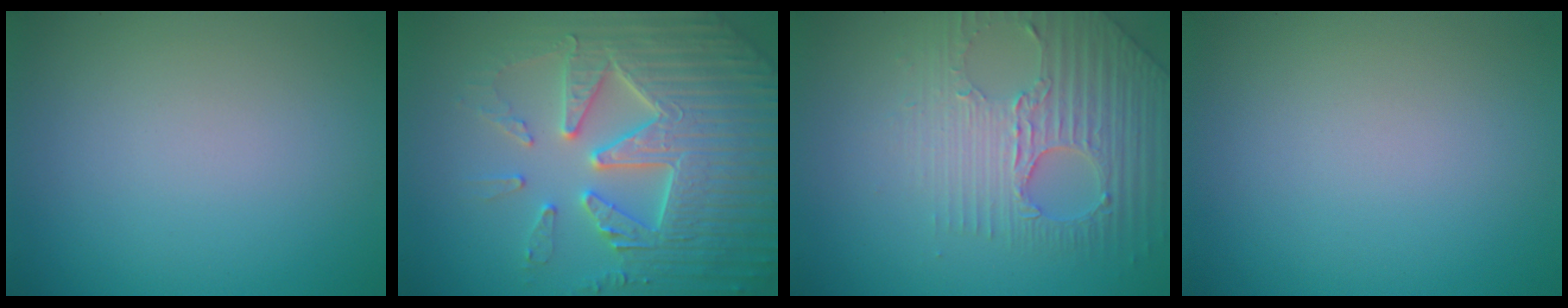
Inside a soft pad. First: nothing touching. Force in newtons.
{"total": 7.7, "press": 7.6, "slide": 1.5}
{"total": 3.9, "press": 3.8, "slide": 1.1}
{"total": 0.0}